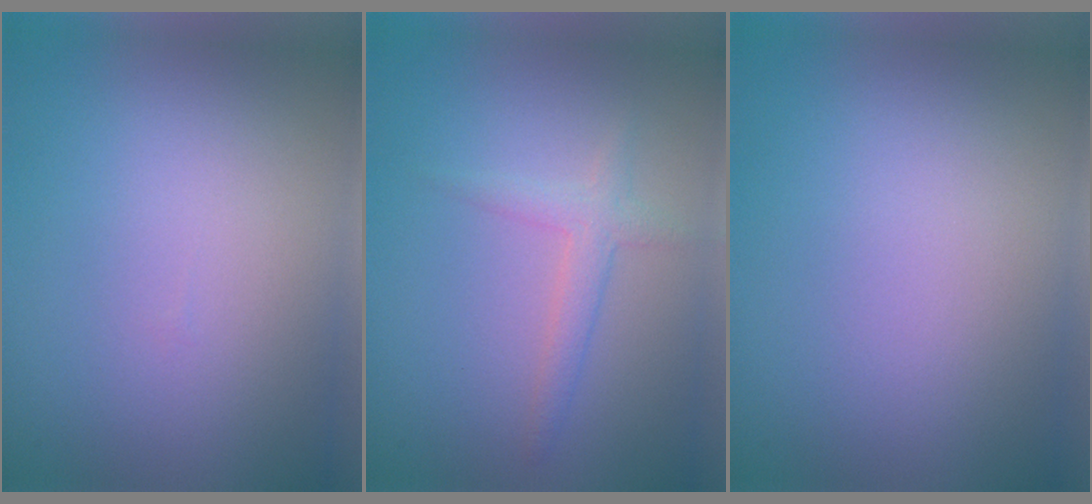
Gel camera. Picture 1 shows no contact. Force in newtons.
{"total": 1.2, "press": 1.2, "slide": 0.1}
{"total": 0.0}